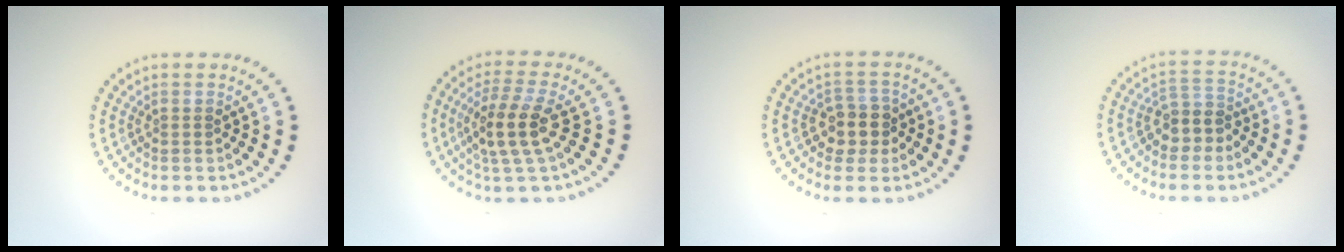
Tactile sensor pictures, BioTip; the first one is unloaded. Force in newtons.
{"total": 4.2, "press": 3.7, "slide": 2.1}
{"total": 2.8, "press": 2.5, "slide": 1.3}
{"total": 2.6, "press": 2.2, "slide": 1.4}